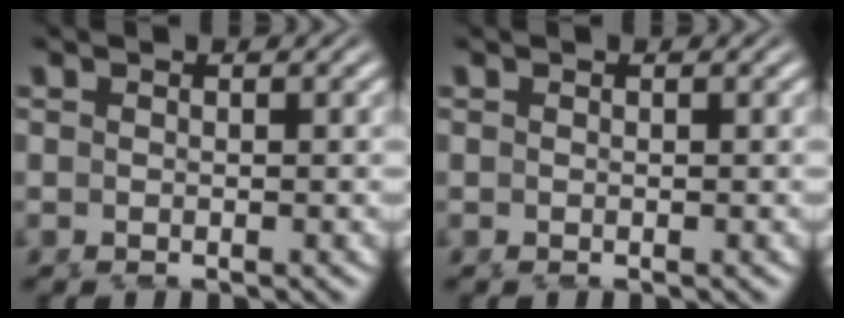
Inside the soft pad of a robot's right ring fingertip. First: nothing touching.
{"total": 0.0}